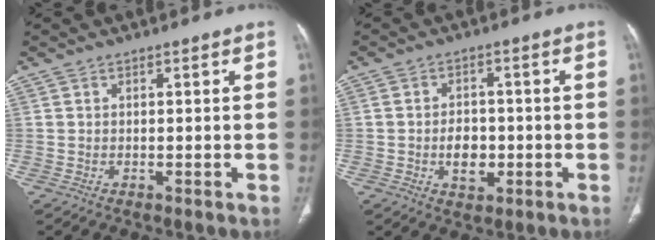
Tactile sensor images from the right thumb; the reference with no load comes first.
{"total": 5.7, "force": [-1.2, 4.1, 3.8], "torque": [-0.038, 0.009, -0.016]}